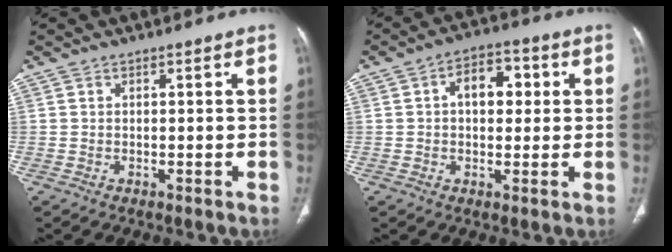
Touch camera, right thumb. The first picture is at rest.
{"total": 8.4, "force": [1.5, 5.3, 6.3], "torque": [-0.066, 0.016, 0.019]}